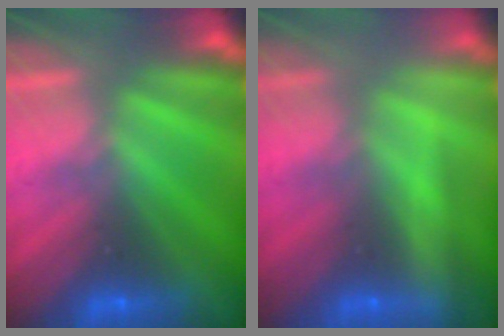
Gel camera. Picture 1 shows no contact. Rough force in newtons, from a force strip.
{"total": 2.2}